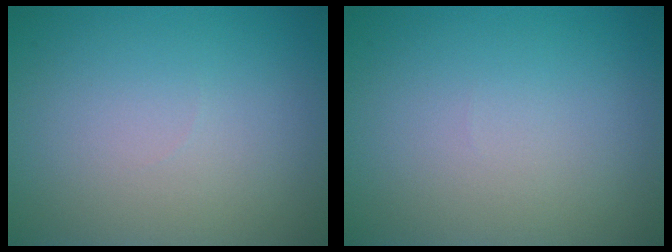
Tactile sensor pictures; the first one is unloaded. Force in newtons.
{"total": 0.0}